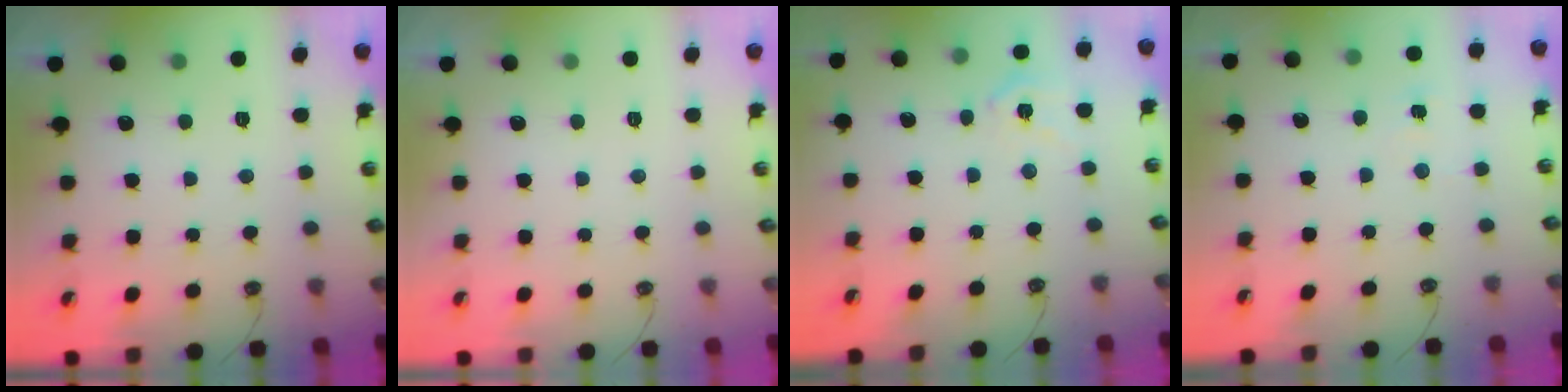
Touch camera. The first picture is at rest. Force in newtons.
{"total": 0.0}
{"total": 7.8, "press": 7.7, "slide": 1.0}
{"total": 4.0, "press": 4.0, "slide": 0.4}